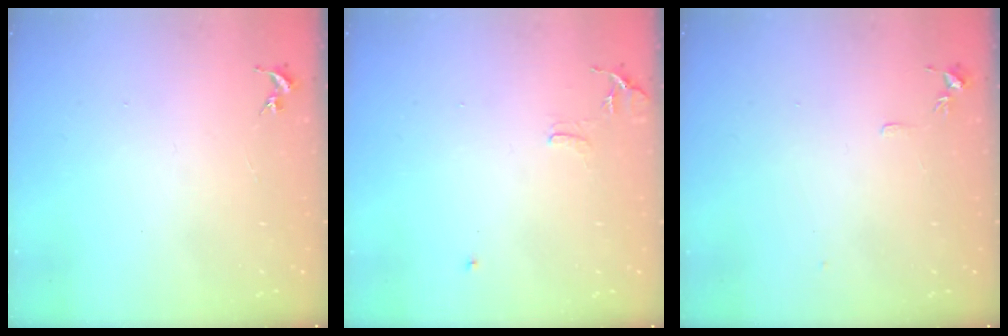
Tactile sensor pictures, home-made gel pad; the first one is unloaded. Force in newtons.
{"total": 8.1, "press": 8.0, "slide": 0.7}
{"total": 4.4, "press": 4.4, "slide": 0.6}